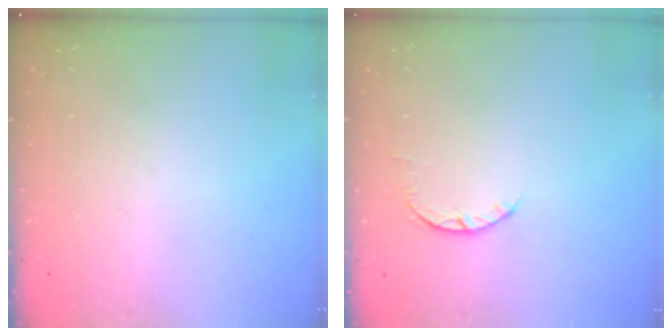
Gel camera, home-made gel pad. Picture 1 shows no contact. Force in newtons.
{"total": 3.2, "press": 3.2, "slide": 0.4}